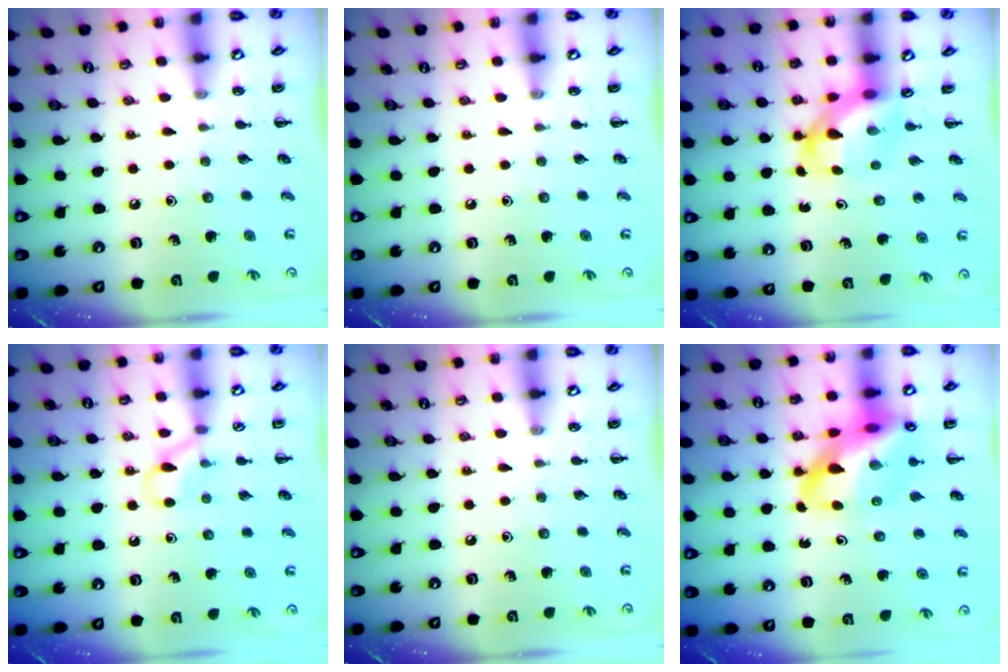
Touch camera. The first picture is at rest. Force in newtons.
{"total": 0.0}
{"total": 4.4, "press": 4.3, "slide": 0.7}
{"total": 6.0, "press": 5.7, "slide": 1.8}
{"total": 0.0}
{"total": 18.0, "press": 17.3, "slide": 4.8}